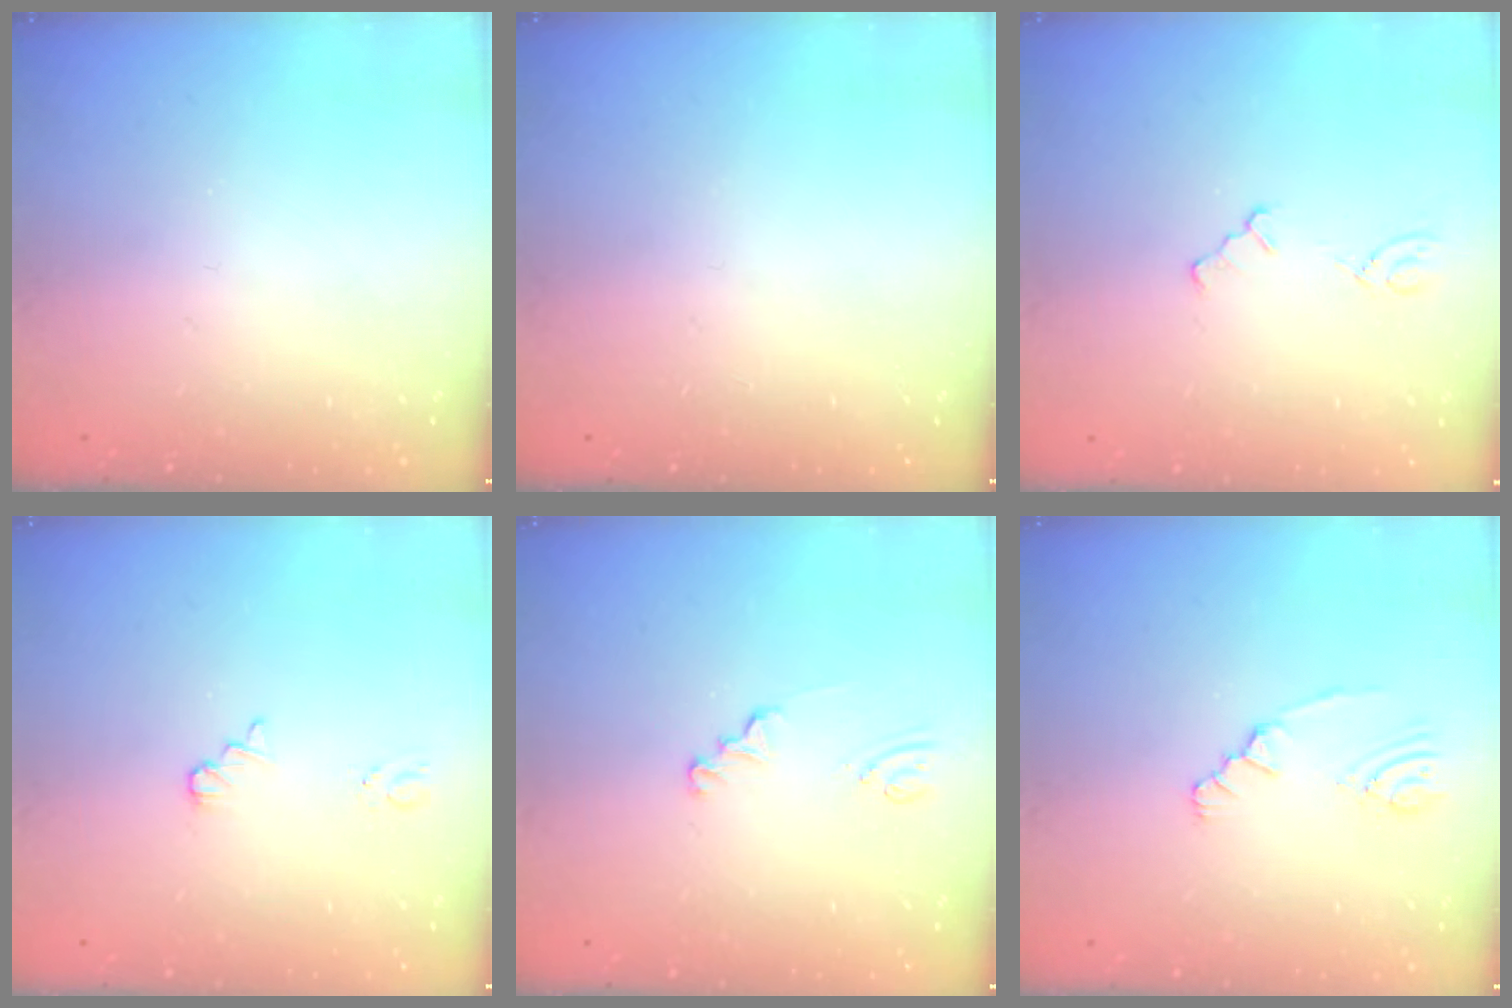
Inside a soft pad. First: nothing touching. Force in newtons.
{"total": 0.0}
{"total": 1.5, "press": 1.5, "slide": 0.3}
{"total": 1.4, "press": 1.4, "slide": 0.2}
{"total": 1.5, "press": 1.5, "slide": 0.2}
{"total": 2.5, "press": 2.3, "slide": 1.1}